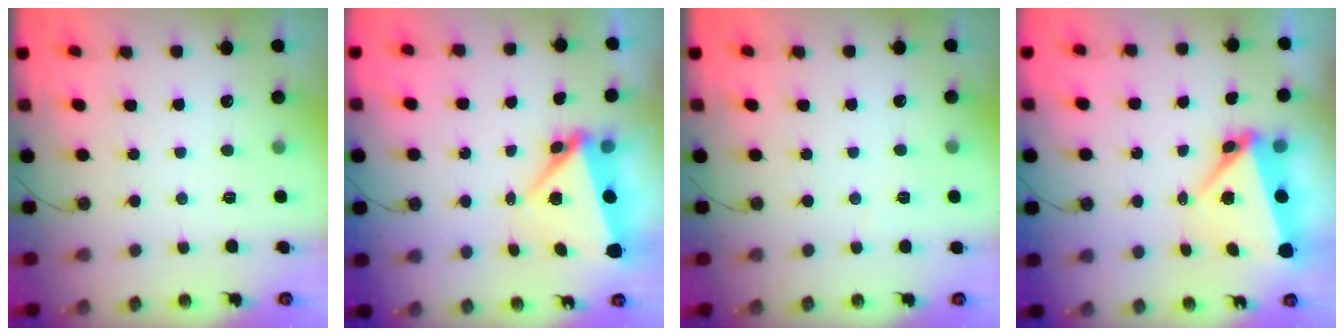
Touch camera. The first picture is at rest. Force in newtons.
{"total": 6.0, "press": 5.7, "slide": 1.8}
{"total": 1.6, "press": 1.4, "slide": 0.6}
{"total": 6.3, "press": 6.3, "slide": 0.8}